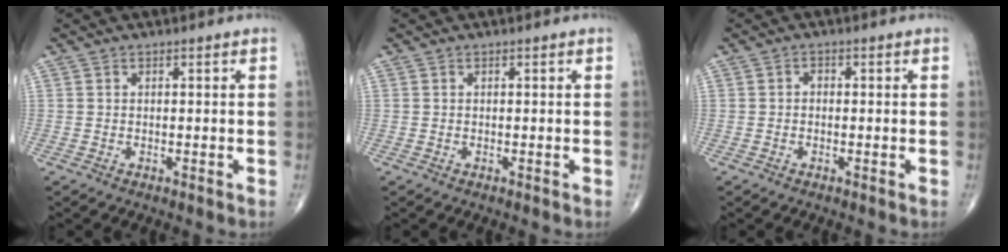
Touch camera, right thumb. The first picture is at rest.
{"total": 0.0}
{"total": 1.1, "force": [-0.1, 0.9, 0.7], "torque": [-0.007, 0.004, -0.007]}